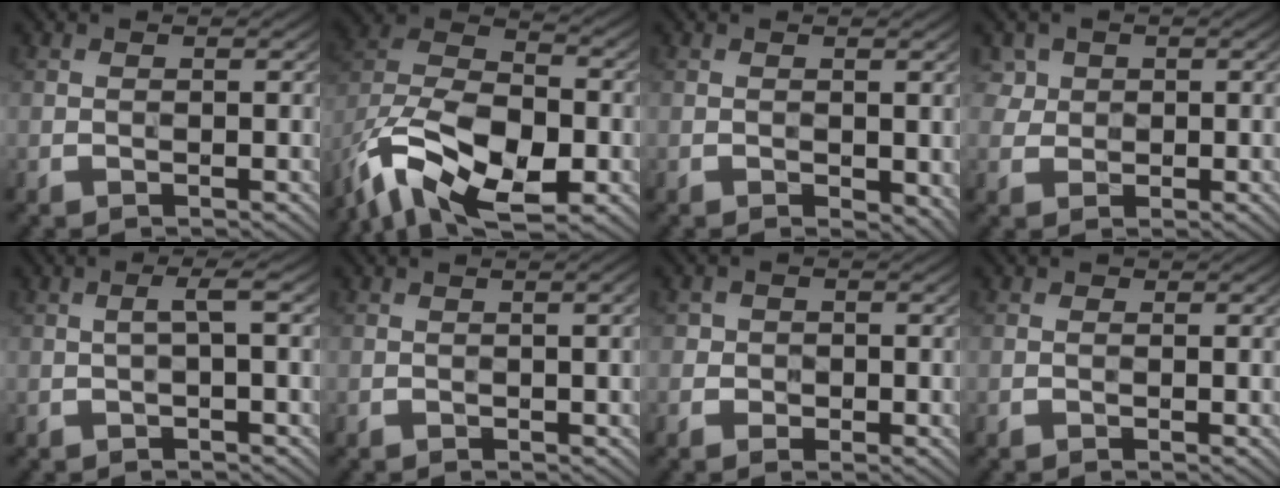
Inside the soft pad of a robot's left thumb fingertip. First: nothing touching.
{"total": 15.5, "force": [-8.9, 8.2, 9.6], "torque": [-0.229, -0.027, -0.154]}
{"total": 1.7, "force": [0.0, 1.0, 1.4], "torque": [-0.023, -0.004, 0.002]}
{"total": 3.6, "force": [1.6, 3.1, 1.1], "torque": [-0.040, 0.001, 0.030]}
{"total": 2.0, "force": [-0.2, 0.0, 2.0], "torque": [-0.034, 0.018, -0.009]}
{"total": 1.4, "force": [0.0, 0.0, 1.4], "torque": [-0.020, 0.008, 0.000]}
{"total": 1.7, "force": [-0.4, 1.6, 0.3], "torque": [0.011, 0.004, -0.016]}
{"total": 0.0}